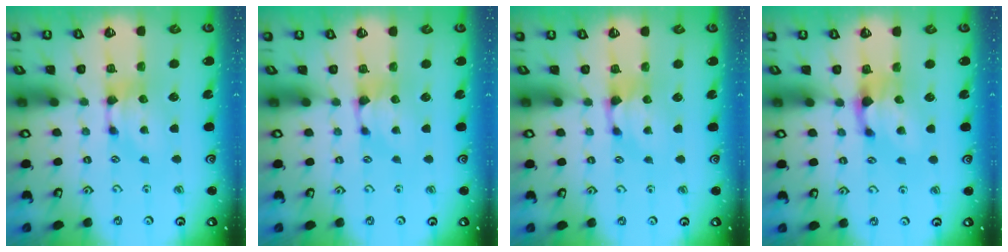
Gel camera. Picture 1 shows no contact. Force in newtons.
{"total": 0.0}
{"total": 0.9, "press": 0.2, "slide": 0.9}
{"total": 1.4, "press": 0.7, "slide": 1.1}